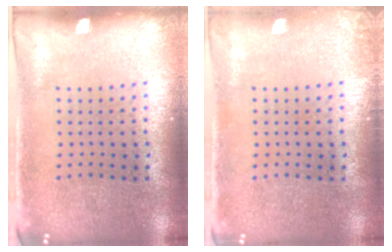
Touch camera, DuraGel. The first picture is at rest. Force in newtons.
{"total": 0.6, "press": 0.6, "slide": 0.2}